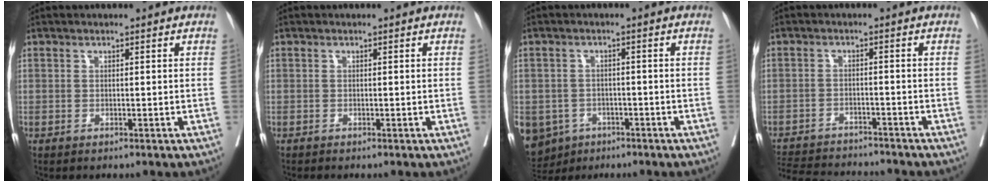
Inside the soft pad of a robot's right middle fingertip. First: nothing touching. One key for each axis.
{"total": 0.0}
{"total": 10.8, "fx": -5.8, "fy": 8.6, "fz": 2.9, "tx": -0.089, "ty": -0.004, "tz": -0.079}
{"total": 12.9, "fx": -12.1, "fy": 2.0, "fz": 3.8, "tx": -0.072, "ty": -0.002, "tz": -0.172}